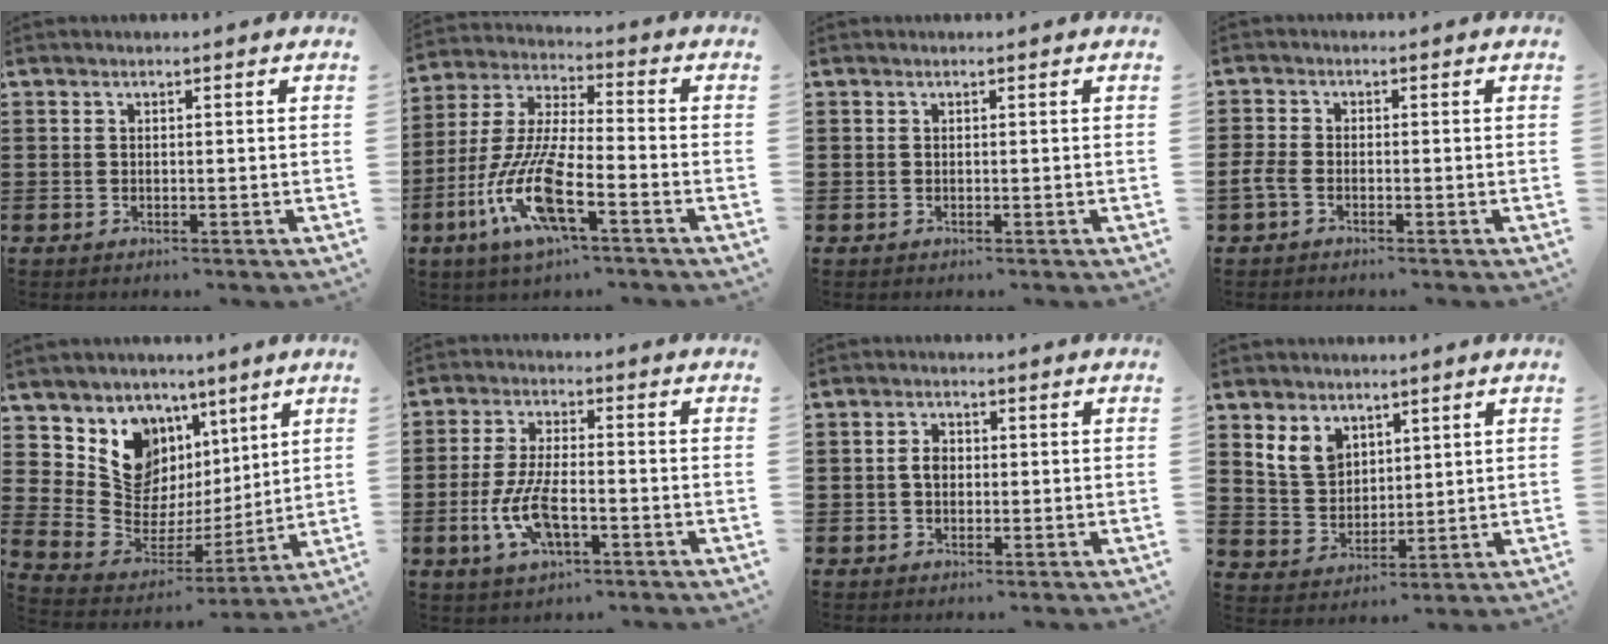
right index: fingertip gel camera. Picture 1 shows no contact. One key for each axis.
{"total": 12.1, "fx": -6.0, "fy": 2.5, "fz": 10.1, "tx": -0.244, "ty": -0.015, "tz": -0.125}
{"total": 0.0}
{"total": 2.2, "fx": -1.3, "fy": 1.0, "fz": 1.4, "tx": -0.040, "ty": -0.001, "tz": -0.029}
{"total": 9.7, "fx": 5.2, "fy": 7.9, "fz": 2.0, "tx": -0.076, "ty": -0.059, "tz": 0.101}
{"total": 8.0, "fx": -2.5, "fy": 3.2, "fz": 6.9, "tx": -0.156, "ty": -0.009, "tz": -0.049}
{"total": 2.3, "fx": -0.1, "fy": 1.6, "fz": 1.7, "tx": -0.034, "ty": 0.005, "tz": -0.003}
{"total": 6.1, "fx": 3.5, "fy": 4.5, "fz": 2.2, "tx": -0.067, "ty": 0.012, "tz": 0.067}